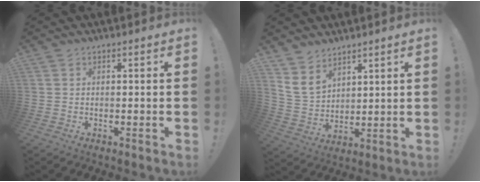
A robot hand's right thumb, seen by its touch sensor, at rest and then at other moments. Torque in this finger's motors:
{"motor_torque": [0.31, 0.31, 0.14, 0.14, 0.00]}